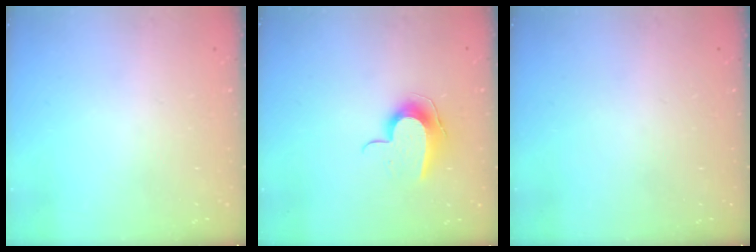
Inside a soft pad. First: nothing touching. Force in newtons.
{"total": 10.7, "press": 10.6, "slide": 0.8}
{"total": 0.0}